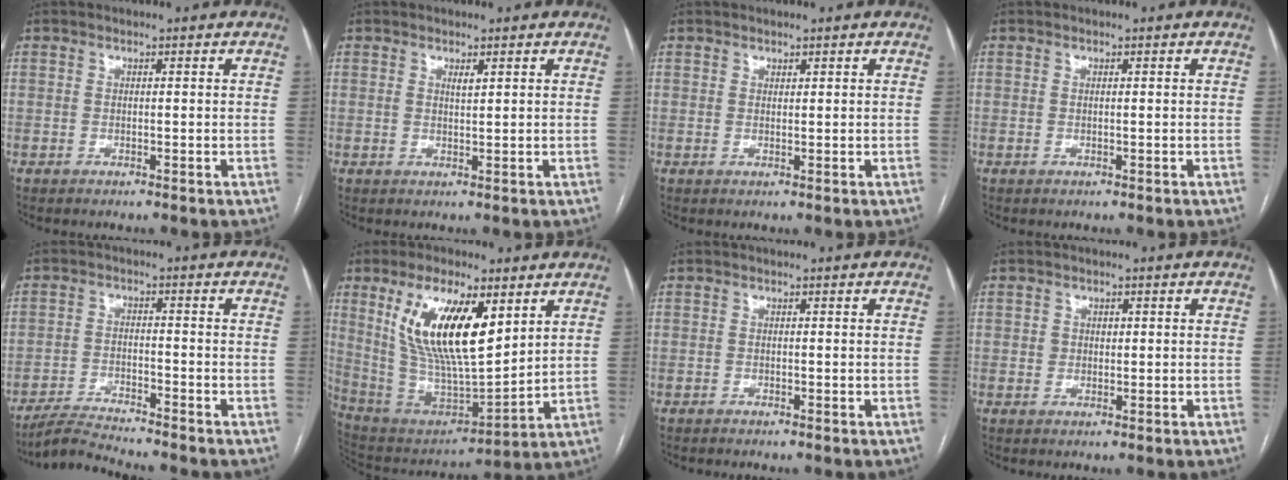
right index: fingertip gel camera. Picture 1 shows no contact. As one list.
[{"total": 1.1, "force": [0.5, 0.3, 0.9], "torque": [-0.017, -0.001, 0.010]}, {"total": 0.6, "force": [0.4, 0.5, 0.2], "torque": [0.003, -0.002, 0.005]}, {"total": 0.0}, {"total": 5.9, "force": [-5.8, -0.5, 0.9], "torque": [-0.020, -0.011, -0.106]}, {"total": 18.5, "force": [7.4, 5.9, 15.9], "torque": [-0.307, 0.007, 0.146]}, {"total": 0.6, "force": [-0.6, 0.2, 0.0], "torque": [-0.005, 0.001, -0.012]}, {"total": 1.6, "force": [0.2, 1.5, 0.6], "torque": [-0.013, 0.007, 0.006]}]